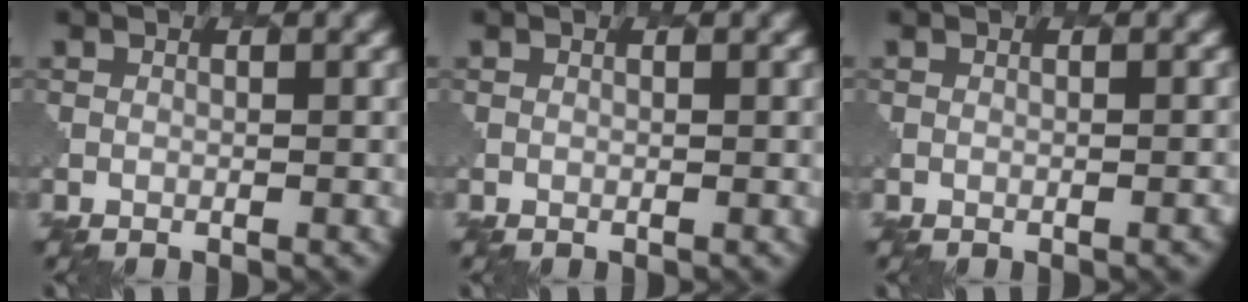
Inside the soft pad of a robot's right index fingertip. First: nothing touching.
{"total": 0.0}
{"total": 0.9, "force": [-0.5, 0.3, 0.7], "torque": [0.001, 0.001, -0.006]}